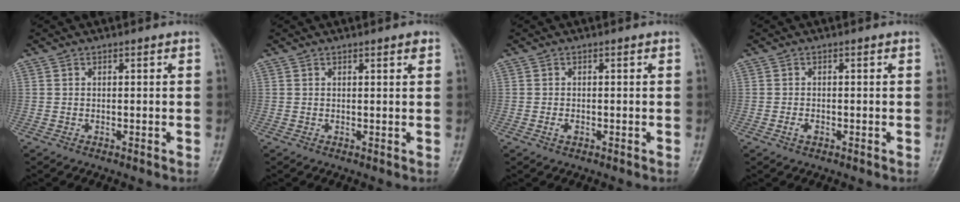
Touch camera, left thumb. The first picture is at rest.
{"total": 1.7, "force": [1.0, 0.5, 1.2], "torque": [-0.012, -0.003, 0.012]}
{"total": 1.4, "force": [-0.4, 0.9, 1.0], "torque": [-0.011, -0.001, -0.007]}
{"total": 1.6, "force": [-0.6, 1.0, 1.0], "torque": [-0.013, 0.001, -0.013]}